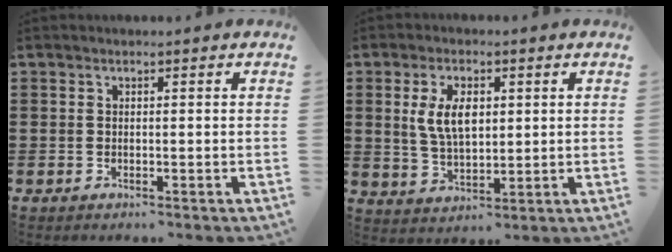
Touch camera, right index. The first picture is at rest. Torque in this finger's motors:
{"motor_torque": [0.43, -0.18, 0.47, 0.15]}